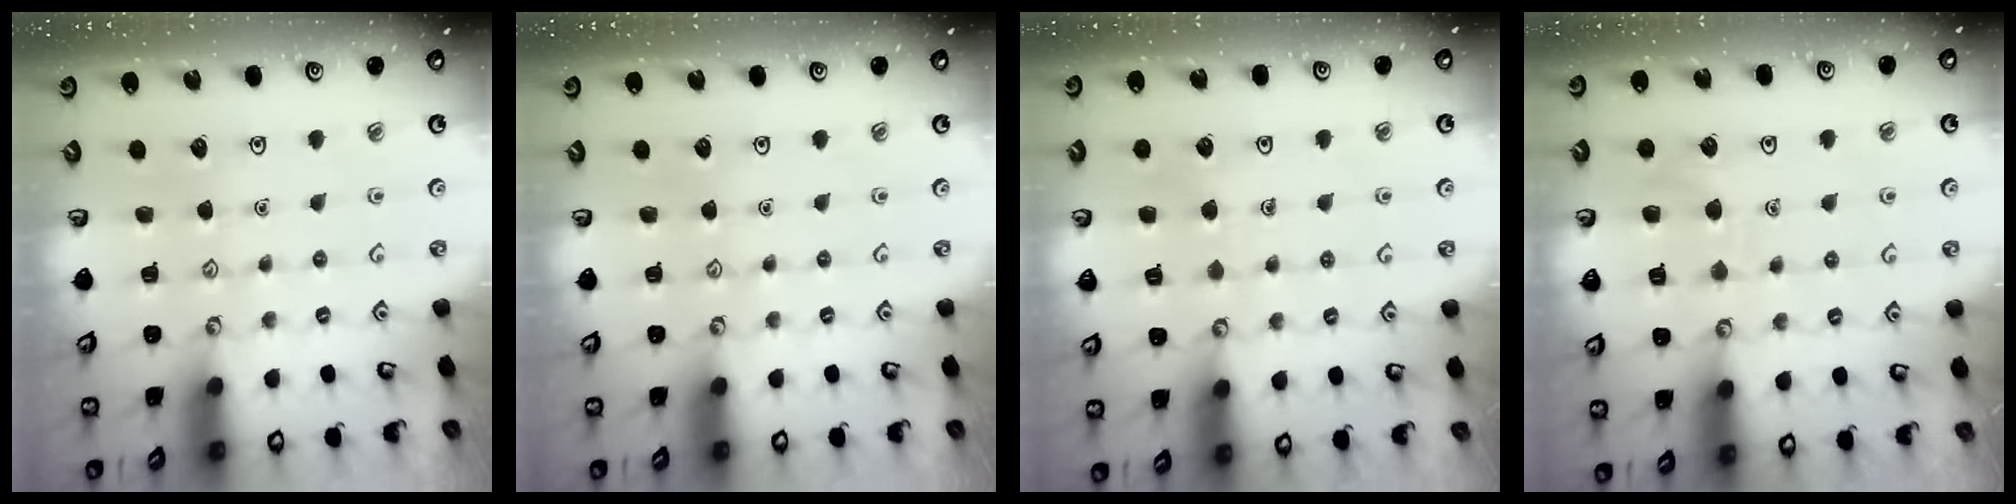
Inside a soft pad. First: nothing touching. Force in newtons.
{"total": 0.0}
{"total": 2.9, "press": 2.9, "slide": 0.2}
{"total": 5.8, "press": 5.8, "slide": 0.6}